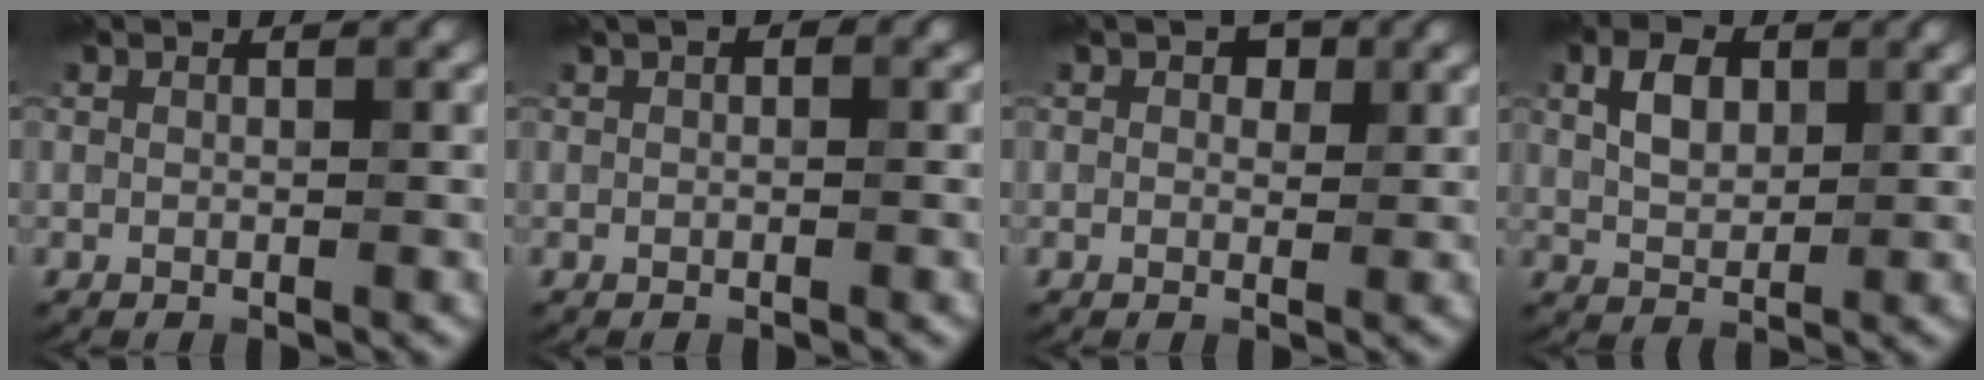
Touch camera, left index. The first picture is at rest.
{"total": 1.1, "force": [0.4, 0.6, 0.9], "torque": [-0.011, 0.006, 0.002]}
{"total": 1.7, "force": [0.5, 1.1, 1.2], "torque": [-0.018, -0.001, 0.010]}
{"total": 3.5, "force": [1.0, 2.2, 2.5], "torque": [-0.049, 0.007, 0.017]}